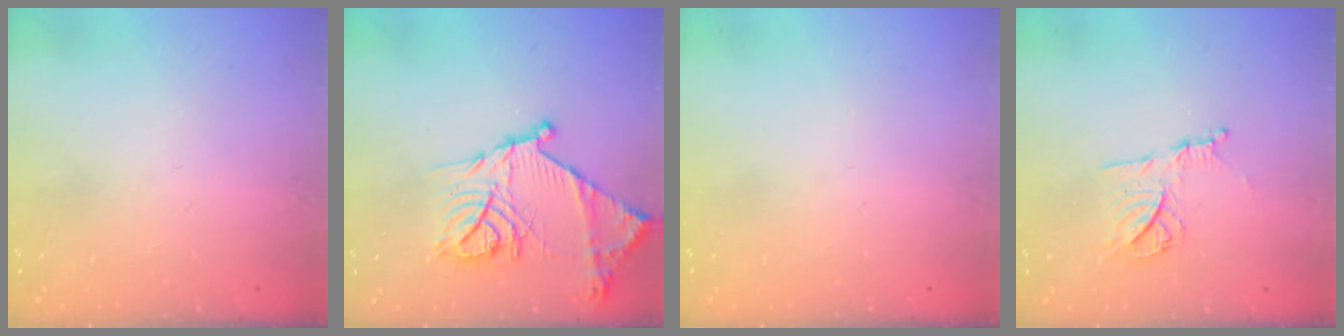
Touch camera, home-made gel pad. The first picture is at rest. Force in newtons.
{"total": 18.7, "press": 18.6, "slide": 1.4}
{"total": 0.0}
{"total": 11.0, "press": 10.9, "slide": 1.1}